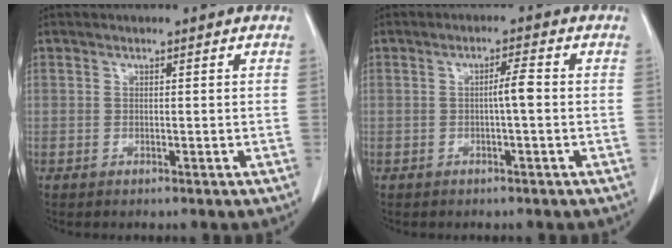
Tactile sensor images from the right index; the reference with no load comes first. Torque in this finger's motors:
{"motor_torque": [0.30, -0.08, 0.05, 0.02]}